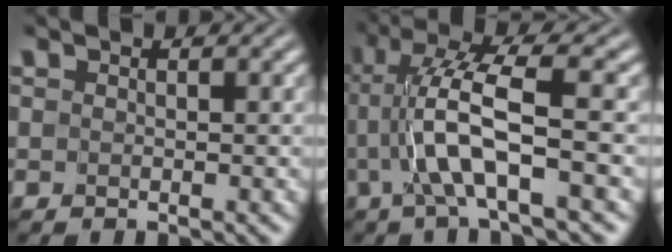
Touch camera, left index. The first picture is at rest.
{"total": 6.7, "force": [-0.9, 1.0, 6.6], "torque": [-0.130, 0.016, -0.020]}